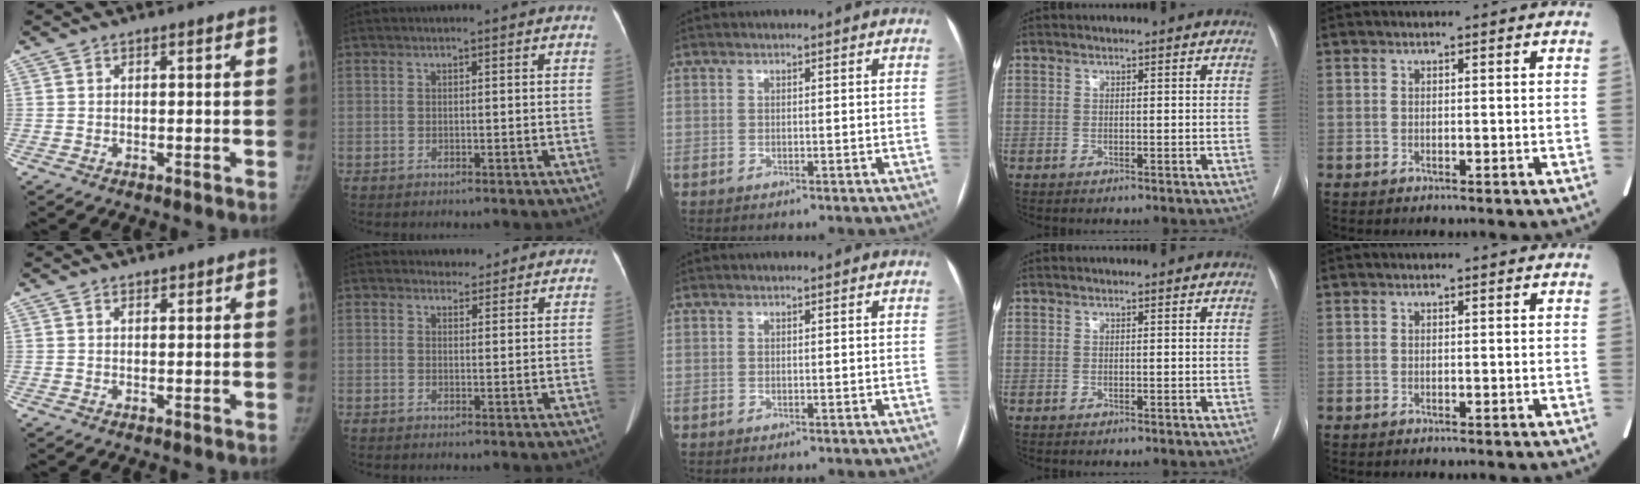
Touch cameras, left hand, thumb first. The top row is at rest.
{"thumb": {"total": 0.7, "force": [0.6, 0.3, 0.1], "torque": [-0.001, -0.005, 0.010]}, "index": {"total": 4.4, "force": [4.0, 1.7, -0.1], "torque": [0.010, 0.008, 0.040]}}